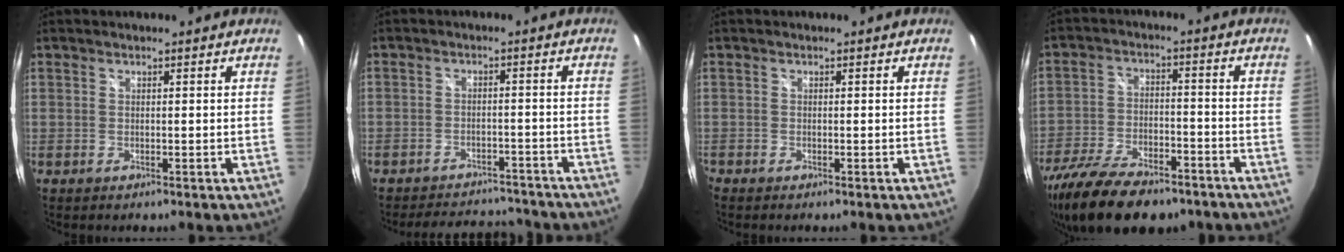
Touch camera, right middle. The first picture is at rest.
{"total": 11.8, "force": [-10.5, 4.3, 3.3], "torque": [-0.075, 0.032, -0.130]}
{"total": 0.6, "force": [-0.5, 0.2, 0.1], "torque": [-0.003, -0.004, -0.014]}
{"total": 21.7, "force": [-16.3, 8.3, 11.7], "torque": [-0.249, -0.036, -0.264]}